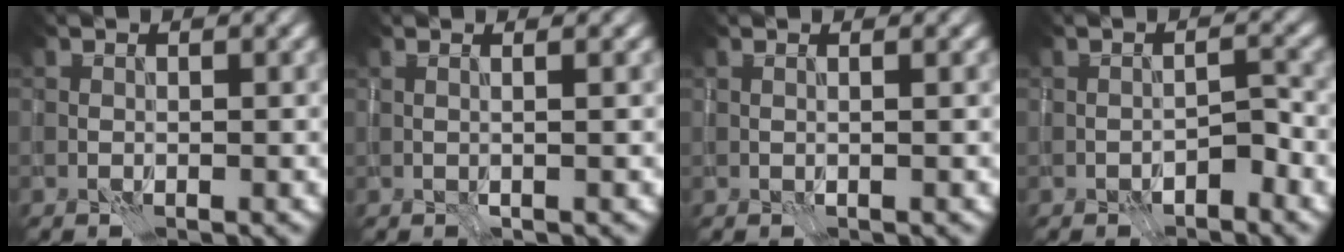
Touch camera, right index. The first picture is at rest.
{"total": 2.1, "force": [0.6, 0.8, 1.9], "torque": [-0.018, 0.008, -0.015]}
{"total": 1.2, "force": [0.5, 0.5, 1.0], "torque": [-0.010, 0.002, -0.009]}
{"total": 2.1, "force": [-1.4, 0.7, 1.4], "torque": [-0.019, 0.009, -0.026]}